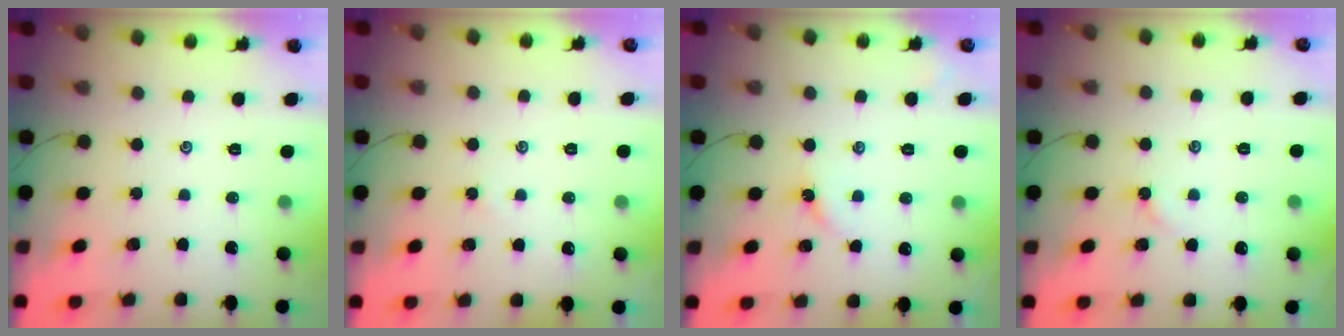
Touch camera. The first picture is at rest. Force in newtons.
{"total": 2.2, "press": 2.2, "slide": 0.5}
{"total": 2.6, "press": 2.6, "slide": 0.3}
{"total": 2.1, "press": 2.1, "slide": 0.2}